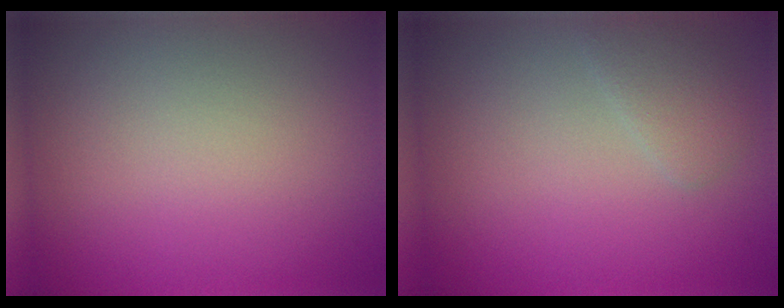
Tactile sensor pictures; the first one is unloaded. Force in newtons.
{"total": 1.7, "press": 1.7, "slide": 0.0}